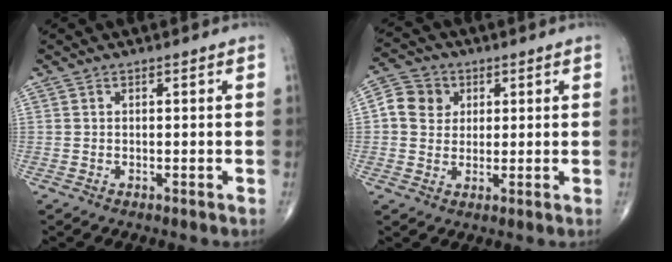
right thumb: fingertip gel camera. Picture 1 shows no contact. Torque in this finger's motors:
{"motor_torque": [-0.25, 0.28, 0.04, 0.00, 0.14]}